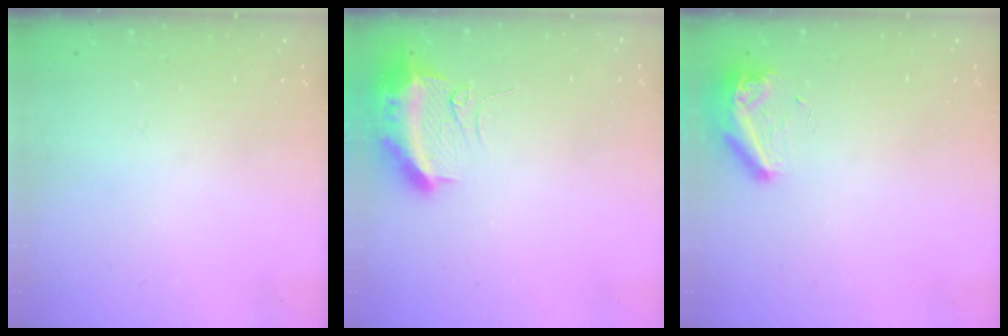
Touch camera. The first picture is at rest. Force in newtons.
{"total": 11.6, "press": 11.5, "slide": 1.3}
{"total": 8.3, "press": 8.3, "slide": 0.9}